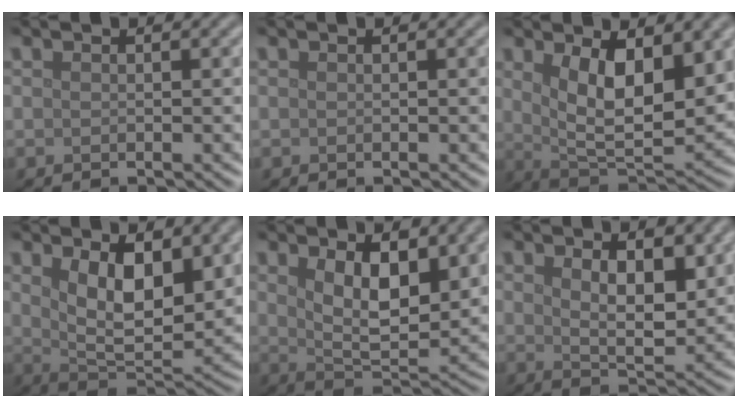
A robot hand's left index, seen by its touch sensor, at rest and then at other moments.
{"total": 0.0}
{"total": 7.9, "force": [2.5, 3.3, 6.7], "torque": [-0.119, -0.016, 0.047]}
{"total": 7.2, "force": [2.6, 3.3, 5.8], "torque": [-0.102, -0.012, 0.050]}
{"total": 6.4, "force": [2.3, 2.9, 5.2], "torque": [-0.091, -0.010, 0.045]}
{"total": 5.2, "force": [1.8, 2.2, 4.3], "torque": [-0.070, -0.009, 0.035]}